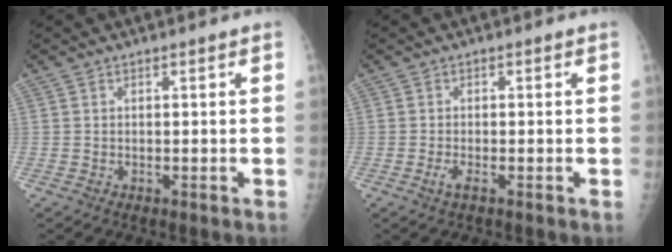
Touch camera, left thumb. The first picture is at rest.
{"total": 1.7, "force": [-0.8, 0.4, 1.5], "torque": [-0.036, 0.000, -0.019]}